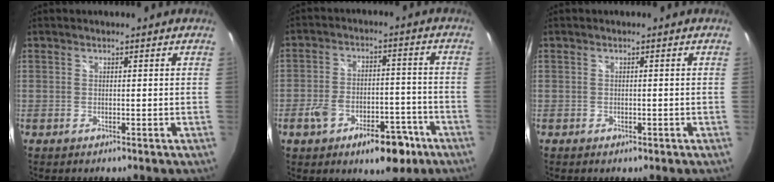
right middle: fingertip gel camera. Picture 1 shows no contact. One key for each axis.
{"total": 12.7, "fx": -7.3, "fy": 6.3, "fz": 8.4, "tx": -0.154, "ty": 0.006, "tz": -0.104}
{"total": 0.8, "fx": -0.5, "fy": 0.6, "fz": 0.3, "tx": -0.005, "ty": -0.004, "tz": -0.010}